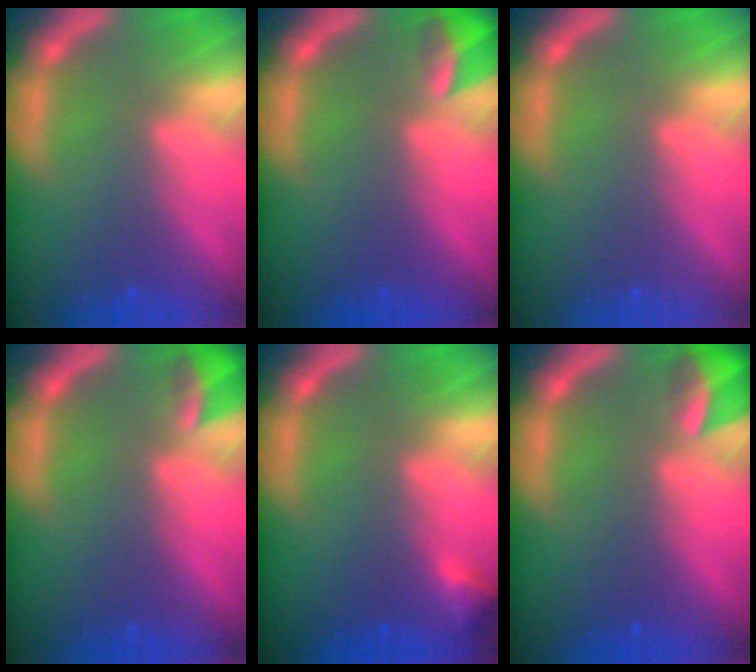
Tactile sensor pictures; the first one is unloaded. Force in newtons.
{"total": 2.9}
{"total": 0.0}
{"total": 2.4}
{"total": 1.4}
{"total": 3.4}